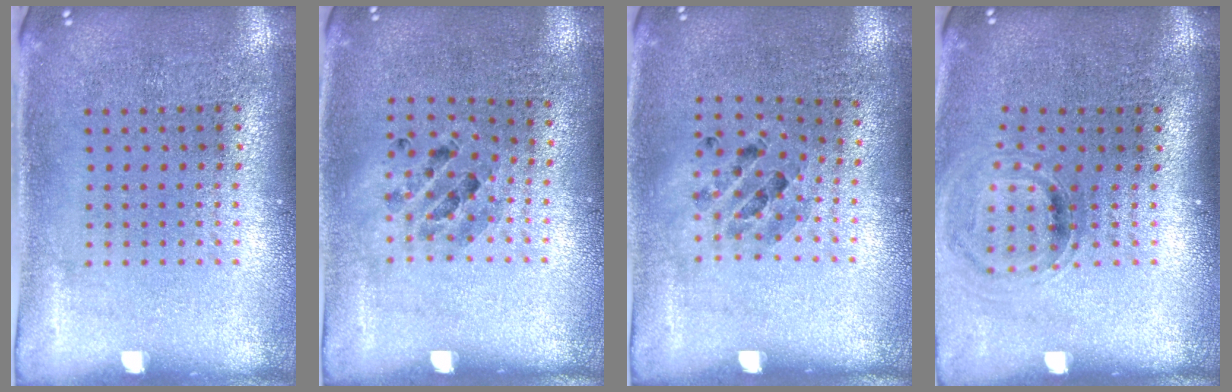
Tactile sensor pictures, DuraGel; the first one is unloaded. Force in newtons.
{"total": 0.8, "press": 0.8, "slide": 0.1}
{"total": 0.8, "press": 0.8, "slide": 0.1}
{"total": 0.9, "press": 0.8, "slide": 0.3}